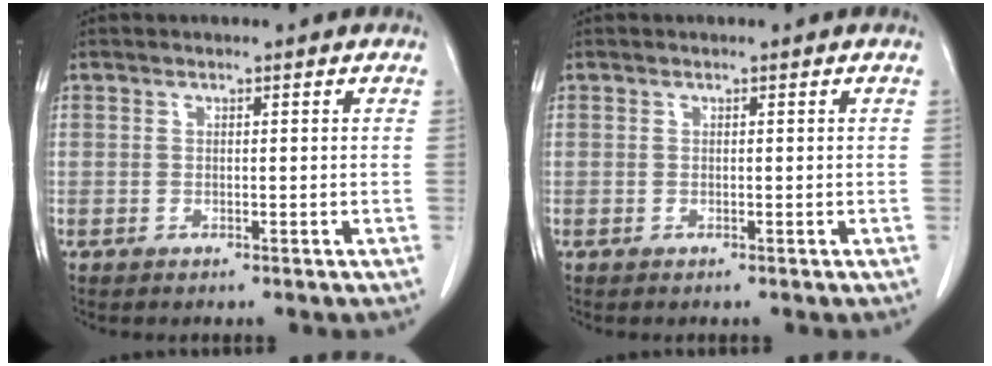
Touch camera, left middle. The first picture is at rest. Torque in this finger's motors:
{"motor_torque": [-0.03, 0.02, 0.00, 0.01]}